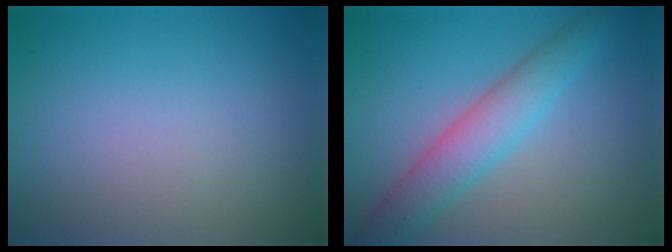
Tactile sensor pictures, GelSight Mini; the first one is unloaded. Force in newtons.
{"total": 4.4, "press": 4.4, "slide": 0.3}